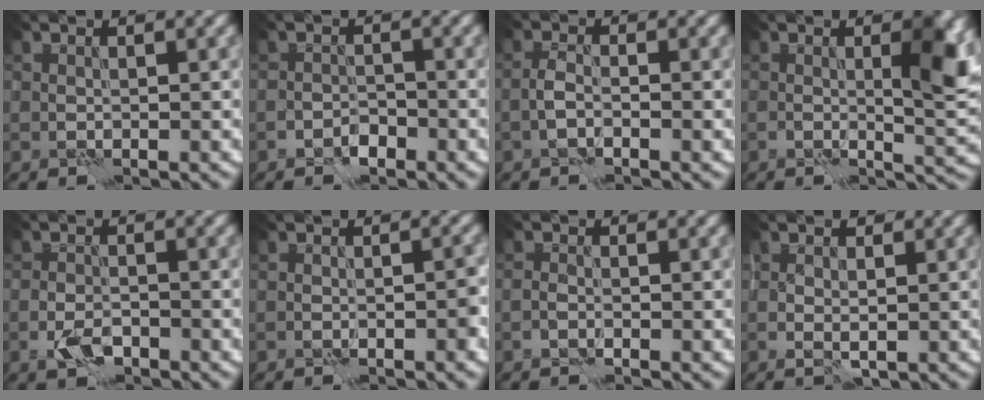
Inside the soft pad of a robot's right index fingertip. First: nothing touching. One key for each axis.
{"total": 1.3, "fx": -1.1, "fy": 0.6, "fz": 0.4, "tx": -0.001, "ty": 0.006, "tz": -0.021}
{"total": 1.4, "fx": -0.8, "fy": 0.3, "fz": 1.1, "tx": -0.020, "ty": 0.005, "tz": -0.018}
{"total": 4.7, "fx": 0.3, "fy": 1.0, "fz": 4.6, "tx": -0.065, "ty": -0.004, "tz": 0.007}
{"total": 2.2, "fx": -1.3, "fy": 1.1, "fz": 1.4, "tx": -0.027, "ty": 0.000, "tz": -0.025}
{"total": 1.2, "fx": -0.8, "fy": 0.3, "fz": 0.7, "tx": -0.008, "ty": 0.007, "tz": -0.010}
{"total": 0.6, "fx": -0.5, "fy": 0.1, "fz": 0.3, "tx": -0.008, "ty": 0.003, "tz": -0.013}
{"total": 2.0, "fx": 0.2, "fy": 1.4, "fz": 1.4, "tx": -0.015, "ty": 0.002, "tz": 0.009}